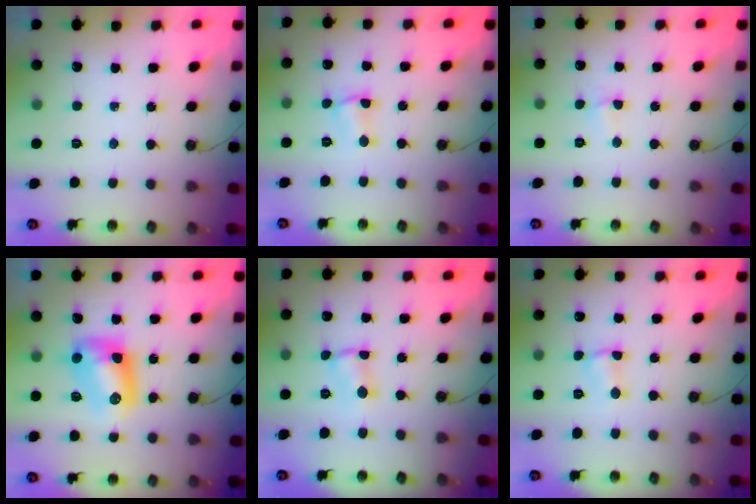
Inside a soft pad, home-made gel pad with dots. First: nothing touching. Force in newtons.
{"total": 1.6, "press": 1.5, "slide": 0.5}
{"total": 2.3, "press": 2.2, "slide": 0.5}
{"total": 9.6, "press": 9.5, "slide": 1.2}
{"total": 1.5, "press": 1.5, "slide": 0.2}
{"total": 1.9, "press": 1.9, "slide": 0.3}